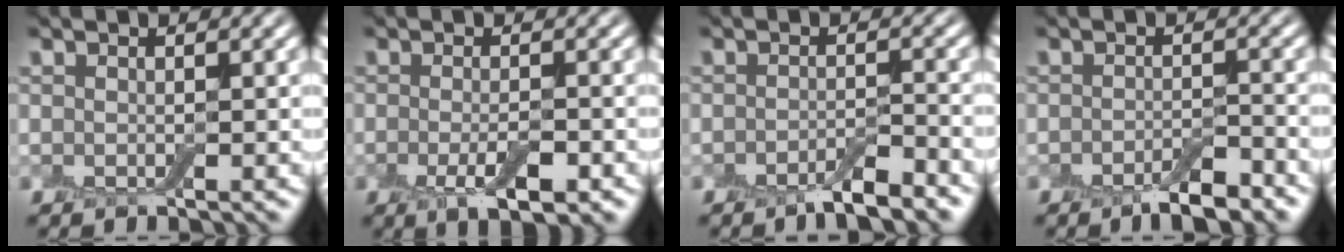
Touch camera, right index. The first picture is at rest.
{"total": 3.4, "force": [-1.4, 1.1, 2.9], "torque": [-0.055, -0.008, -0.023]}
{"total": 3.1, "force": [-2.3, 0.7, 2.0], "torque": [-0.031, 0.001, -0.042]}
{"total": 3.6, "force": [-2.5, 1.2, 2.4], "torque": [-0.033, 0.001, -0.040]}